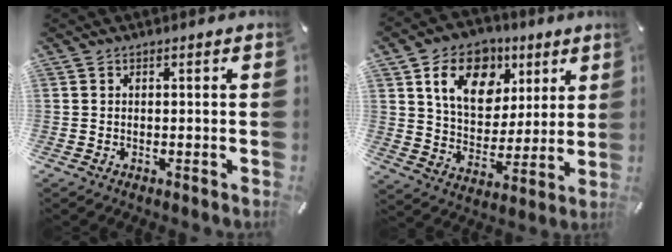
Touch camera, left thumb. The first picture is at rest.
{"total": 14.6, "force": [6.9, 10.9, 6.8], "torque": [-0.111, -0.020, 0.128]}